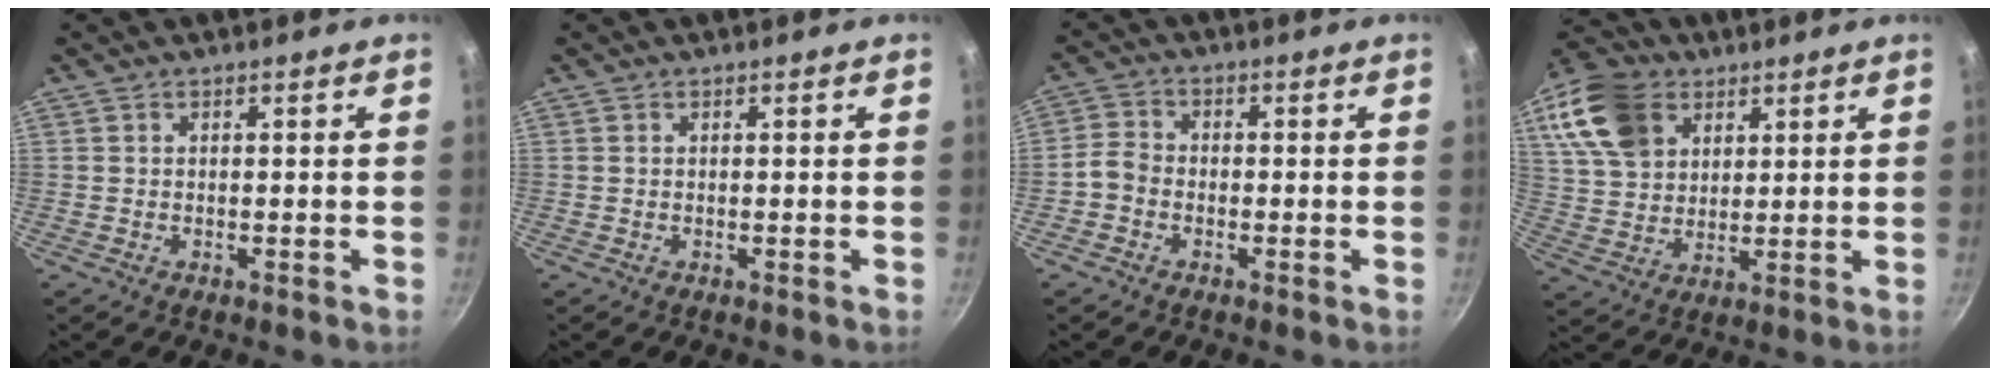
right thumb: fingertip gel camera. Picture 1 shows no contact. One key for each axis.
{"total": 0.0}
{"total": 3.5, "fx": -1.5, "fy": 2.8, "fz": 1.6, "tx": -0.032, "ty": 0.020, "tz": -0.040}
{"total": 14.7, "fx": 6.6, "fy": 10.5, "fz": 7.8, "tx": -0.128, "ty": -0.007, "tz": 0.127}